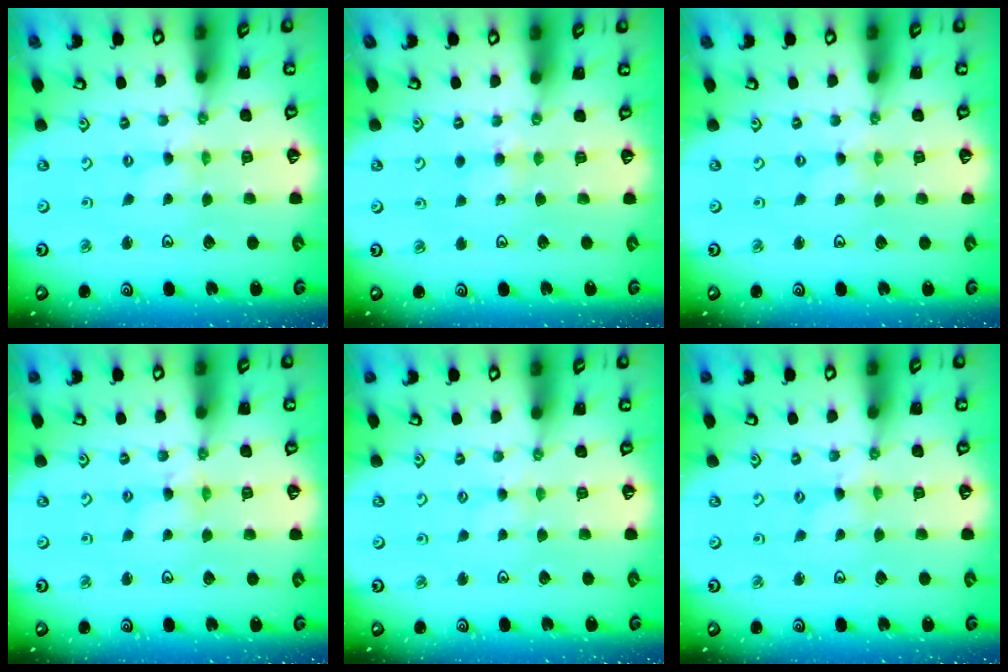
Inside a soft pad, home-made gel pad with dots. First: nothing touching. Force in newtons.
{"total": 4.2, "press": 4.1, "slide": 0.7}
{"total": 0.0}
{"total": 2.9, "press": 2.9, "slide": 0.3}
{"total": 2.8, "press": 2.7, "slide": 0.4}
{"total": 0.8, "press": 0.7, "slide": 0.3}